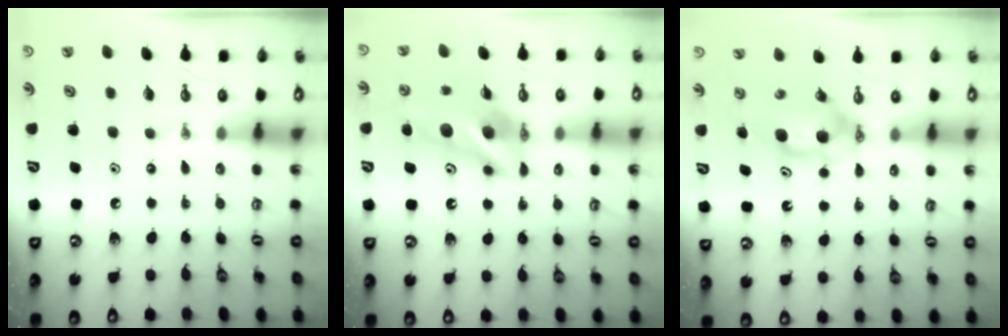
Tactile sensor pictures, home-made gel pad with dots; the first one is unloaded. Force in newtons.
{"total": 10.9, "press": 10.8, "slide": 1.2}
{"total": 7.9, "press": 4.8, "slide": 6.2}